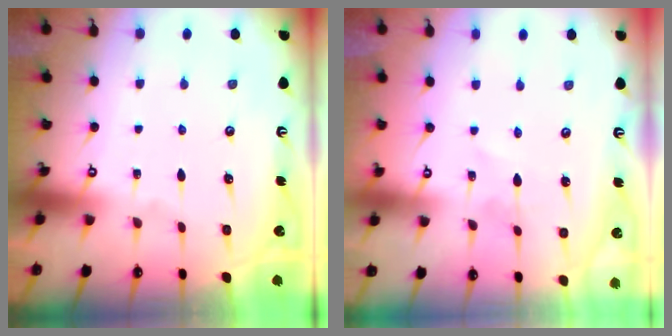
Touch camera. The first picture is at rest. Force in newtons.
{"total": 1.4, "press": 1.4, "slide": 0.1}